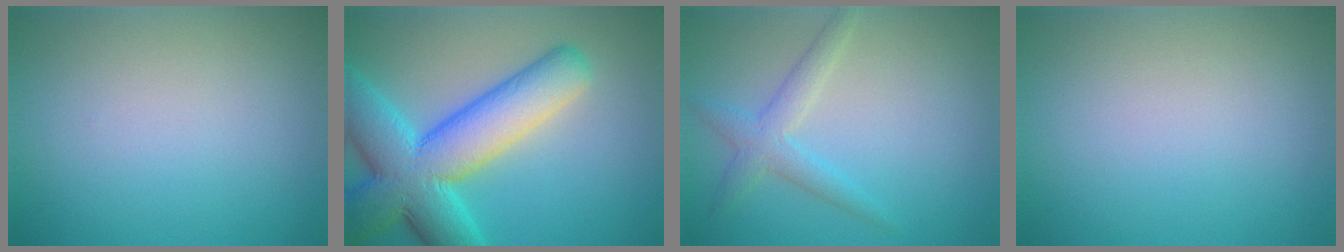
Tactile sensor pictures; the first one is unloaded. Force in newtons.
{"total": 11.1, "press": 11.1, "slide": 0.5}
{"total": 2.6, "press": 2.6, "slide": 0.1}
{"total": 0.0}